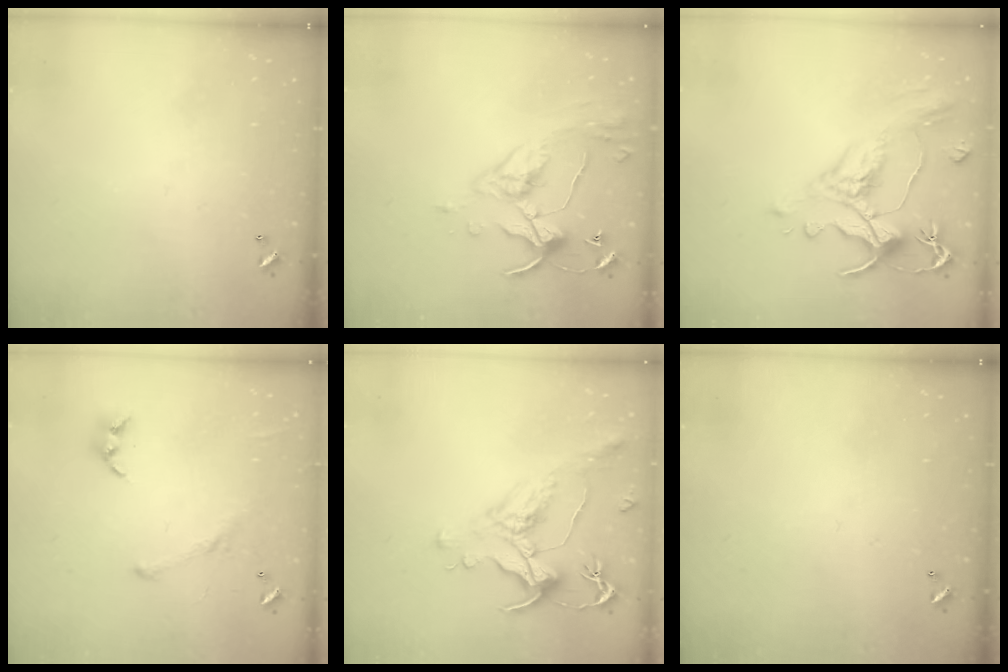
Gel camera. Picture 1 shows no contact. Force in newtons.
{"total": 5.7, "press": 5.7, "slide": 0.7}
{"total": 1.6, "press": 0.0, "slide": 1.6}
{"total": 2.3, "press": 2.1, "slide": 1.0}
{"total": 1.6, "press": 1.0, "slide": 1.3}
{"total": 0.0}